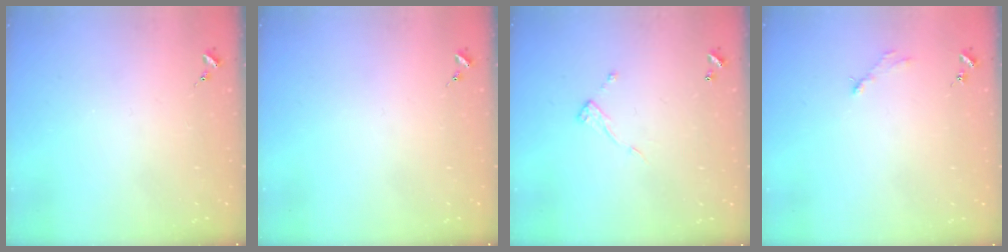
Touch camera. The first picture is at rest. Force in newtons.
{"total": 0.0}
{"total": 7.0, "press": 7.0, "slide": 0.4}
{"total": 2.8, "press": 2.8, "slide": 0.4}